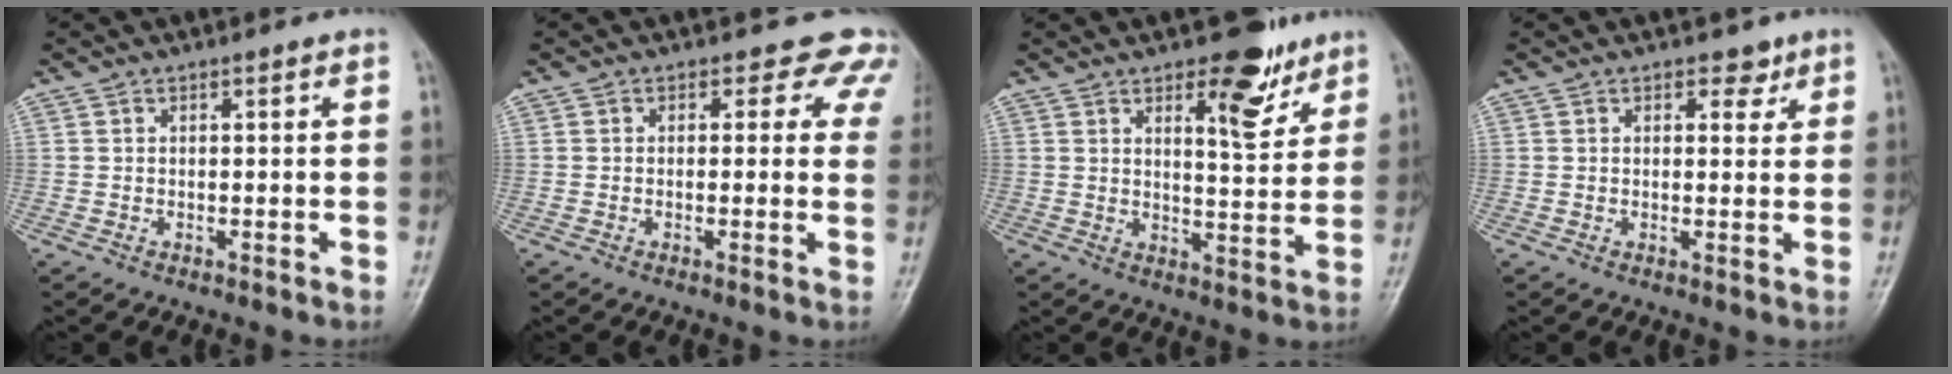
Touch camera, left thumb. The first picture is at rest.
{"total": 5.4, "force": [3.7, 3.5, 1.8], "torque": [0.019, -0.010, 0.014]}
{"total": 9.2, "force": [5.7, 3.6, 6.3], "torque": [-0.059, -0.037, 0.081]}
{"total": 2.6, "force": [1.6, 1.7, 1.1], "torque": [0.007, -0.007, 0.020]}